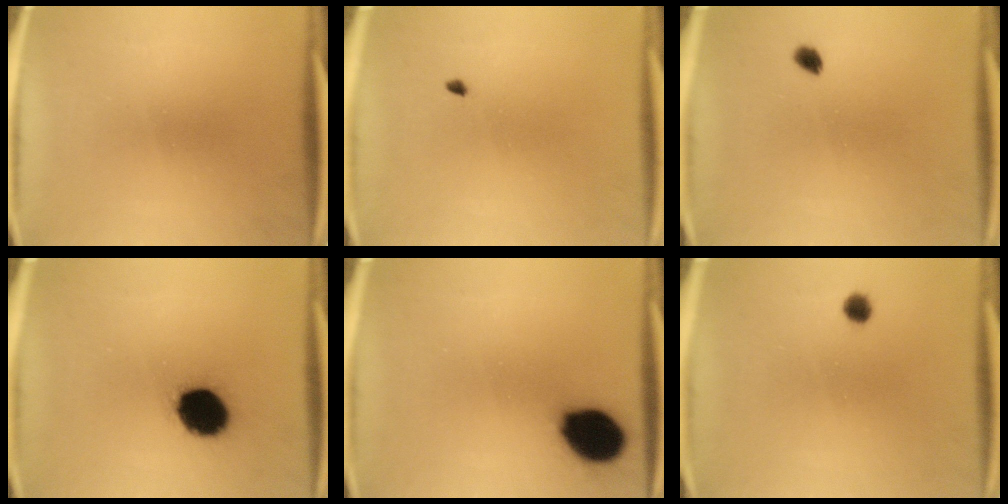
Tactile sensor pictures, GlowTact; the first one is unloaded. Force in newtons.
{"total": 0.6}
{"total": 1.7}
{"total": 14.0}
{"total": 13.0}
{"total": 1.8}